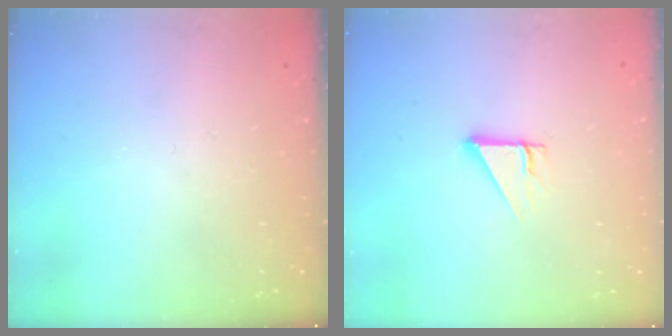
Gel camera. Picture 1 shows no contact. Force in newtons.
{"total": 2.7, "press": 2.7, "slide": 0.1}